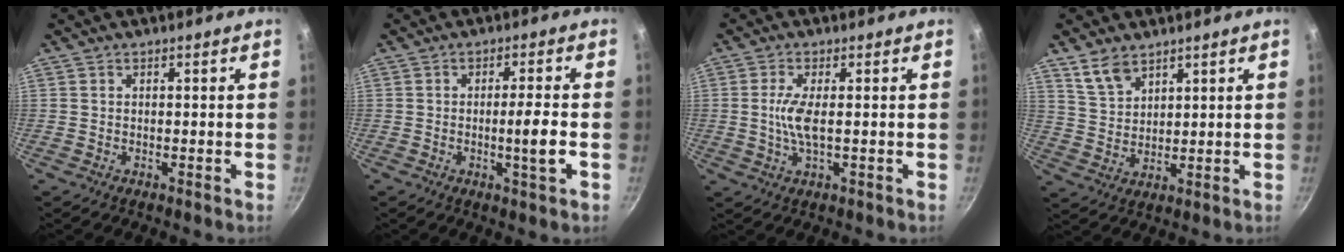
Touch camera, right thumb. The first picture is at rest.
{"total": 5.5, "force": [-1.2, 0.0, 5.4], "torque": [-0.090, 0.007, -0.020]}
{"total": 5.0, "force": [0.1, 1.3, 4.8], "torque": [-0.113, -0.001, 0.001]}
{"total": 6.2, "force": [4.4, 3.3, 2.8], "torque": [-0.041, -0.018, 0.096]}